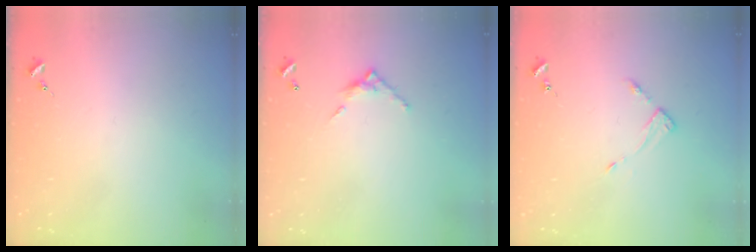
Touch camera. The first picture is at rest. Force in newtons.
{"total": 6.7, "press": 6.7, "slide": 0.4}
{"total": 4.1, "press": 4.1, "slide": 0.4}